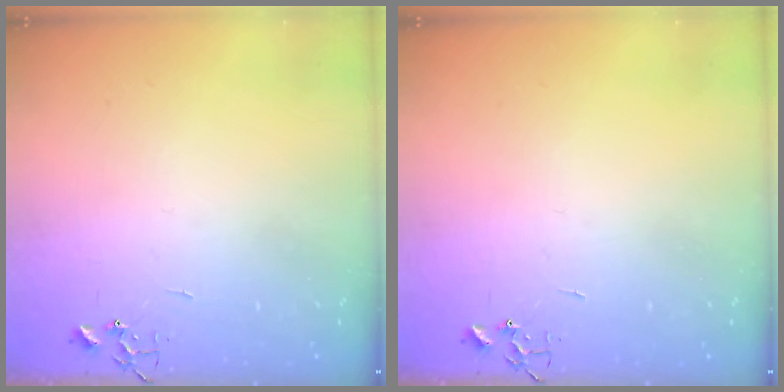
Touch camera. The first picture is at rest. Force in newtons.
{"total": 0.0}